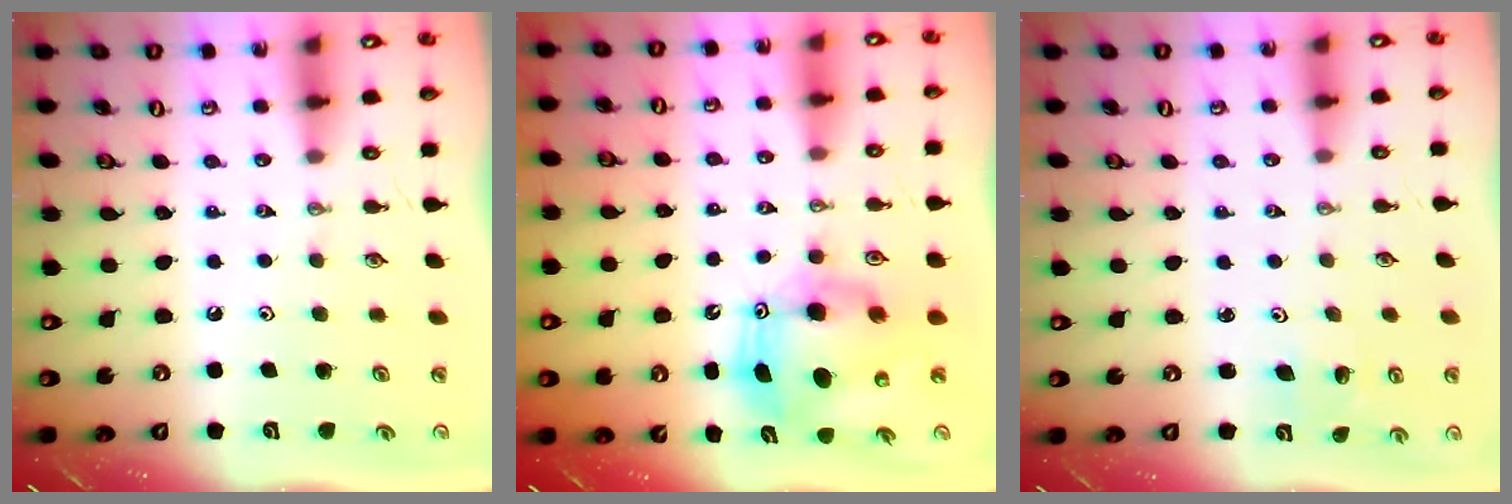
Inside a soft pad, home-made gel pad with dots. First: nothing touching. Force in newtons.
{"total": 11.4, "press": 11.3, "slide": 1.0}
{"total": 2.8, "press": 2.8, "slide": 0.3}